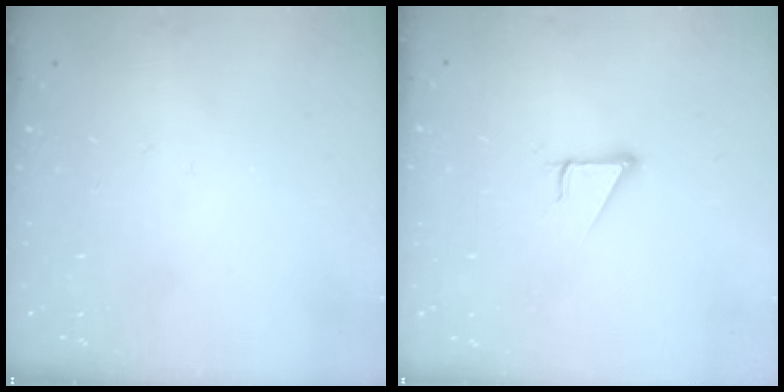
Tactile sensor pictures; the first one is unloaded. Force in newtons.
{"total": 2.8, "press": 2.8, "slide": 0.1}